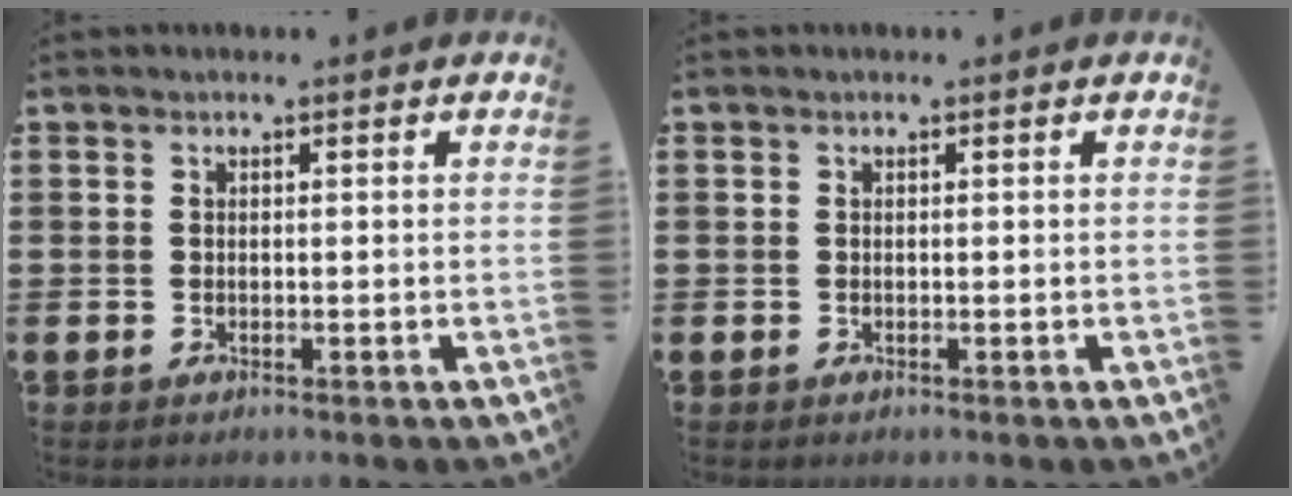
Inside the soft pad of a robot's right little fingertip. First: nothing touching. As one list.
[{"total": 0.0}]